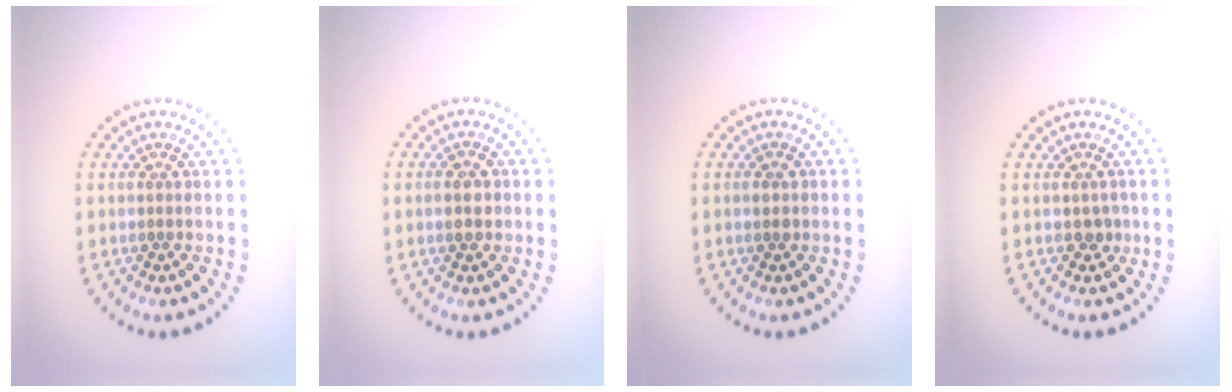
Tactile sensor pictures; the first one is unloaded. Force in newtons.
{"total": 1.9, "press": 1.9, "slide": 0.1}
{"total": 1.1, "press": 1.1, "slide": 0.2}
{"total": 1.0, "press": 0.9, "slide": 0.4}